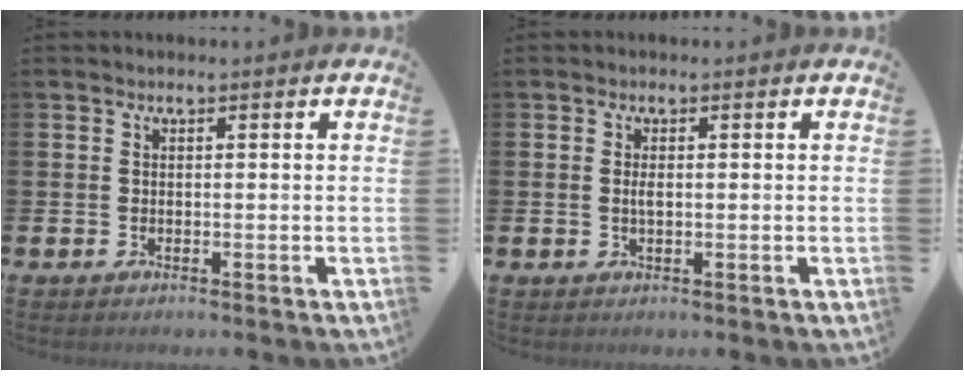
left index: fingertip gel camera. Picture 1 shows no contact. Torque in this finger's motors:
{"motor_torque": [0.56, -0.12, 0.03, 0.08]}